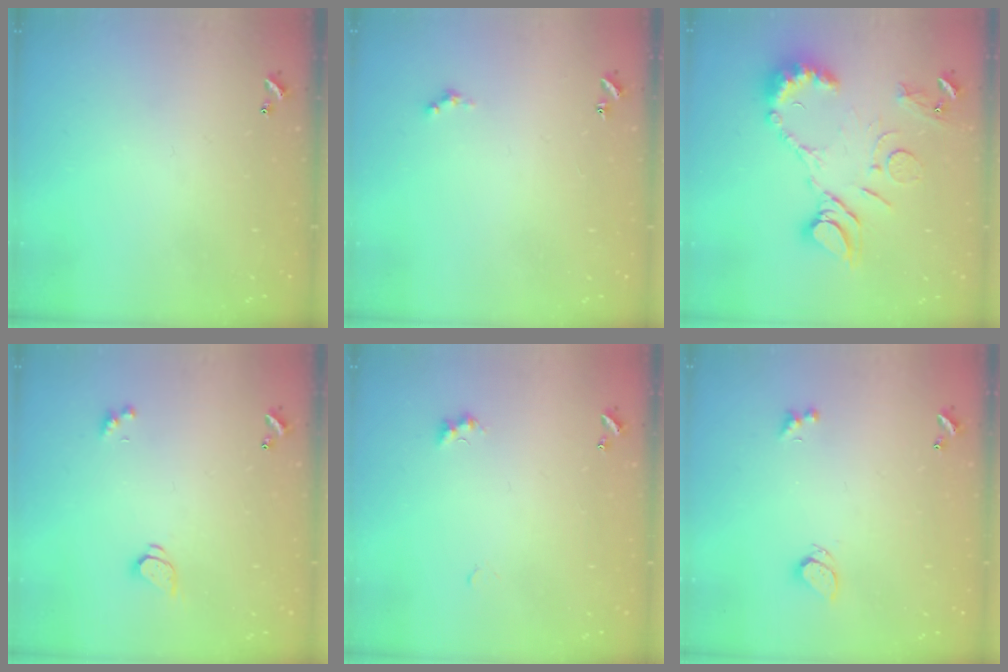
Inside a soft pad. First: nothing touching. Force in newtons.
{"total": 1.4, "press": 1.3, "slide": 0.4}
{"total": 14.1, "press": 14.0, "slide": 1.5}
{"total": 1.6, "press": 1.6, "slide": 0.3}
{"total": 2.7, "press": 2.6, "slide": 0.6}
{"total": 1.9, "press": 1.8, "slide": 0.7}